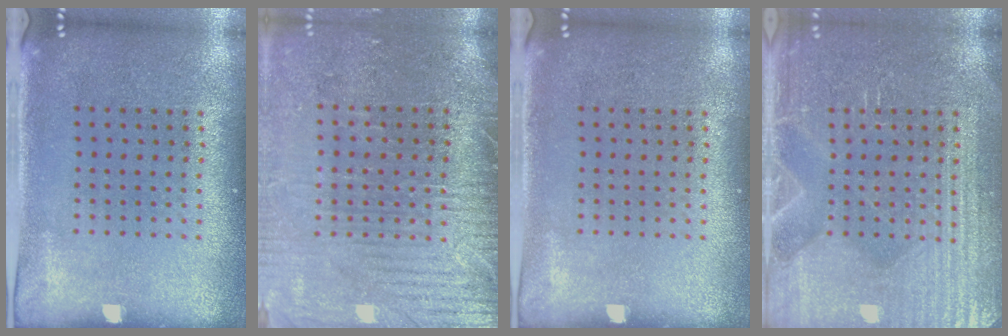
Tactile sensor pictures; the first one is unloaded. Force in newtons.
{"total": 3.6, "press": 3.3, "slide": 1.5}
{"total": 0.0}
{"total": 5.1, "press": 5.1, "slide": 0.7}